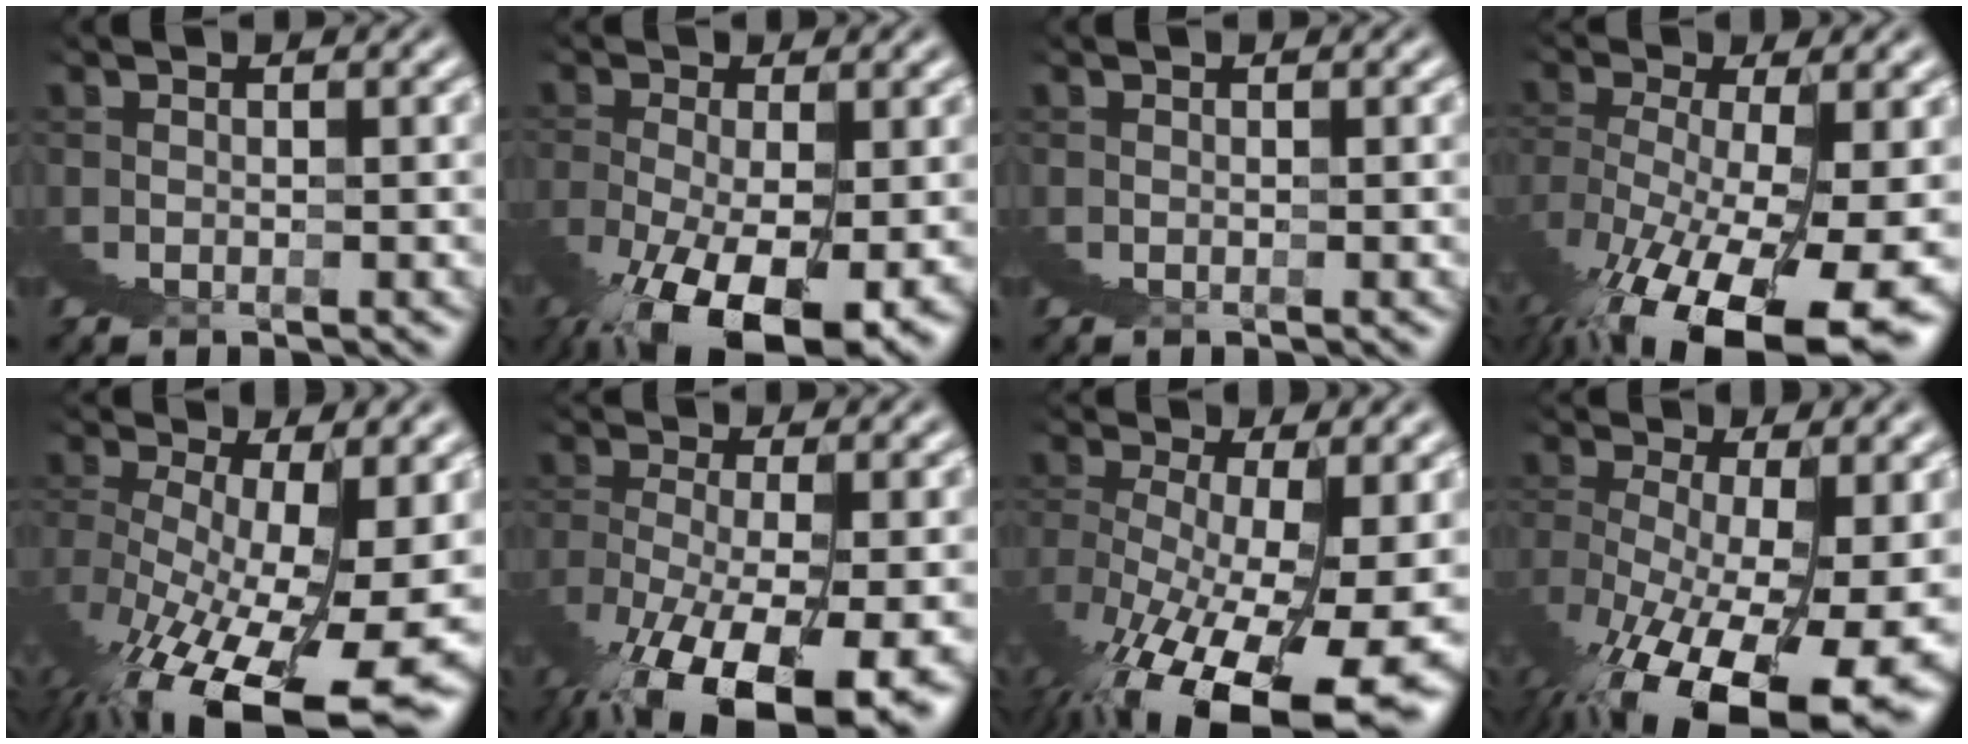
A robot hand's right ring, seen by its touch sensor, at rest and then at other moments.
{"total": 6.2, "force": [-2.5, 2.0, 5.3], "torque": [-0.091, -0.025, -0.027]}
{"total": 0.0}
{"total": 7.7, "force": [-2.4, 3.0, 6.7], "torque": [-0.112, -0.027, -0.017]}
{"total": 7.2, "force": [-1.1, 2.0, 6.8], "torque": [-0.108, -0.027, 0.004]}
{"total": 6.7, "force": [-2.4, 2.7, 5.6], "torque": [-0.109, -0.026, -0.021]}
{"total": 8.0, "force": [-1.9, 2.6, 7.3], "torque": [-0.106, -0.026, -0.009]}
{"total": 8.5, "force": [-2.5, 3.4, 7.4], "torque": [-0.113, -0.028, -0.017]}